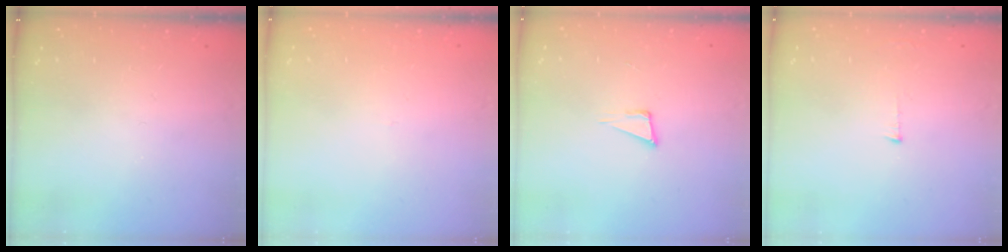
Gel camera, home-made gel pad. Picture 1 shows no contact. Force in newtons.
{"total": 2.7, "press": 2.7, "slide": 0.3}
{"total": 4.6, "press": 3.4, "slide": 3.2}
{"total": 3.0, "press": 3.0, "slide": 0.3}